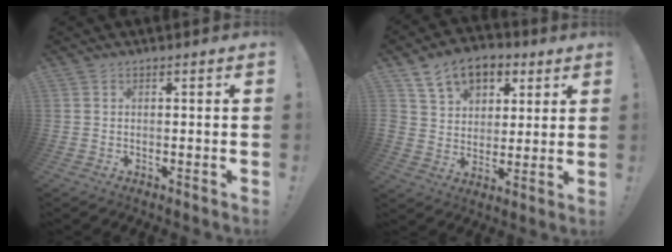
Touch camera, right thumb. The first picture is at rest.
{"total": 12.6, "force": [6.7, 8.9, 5.9], "torque": [-0.090, -0.031, 0.130]}